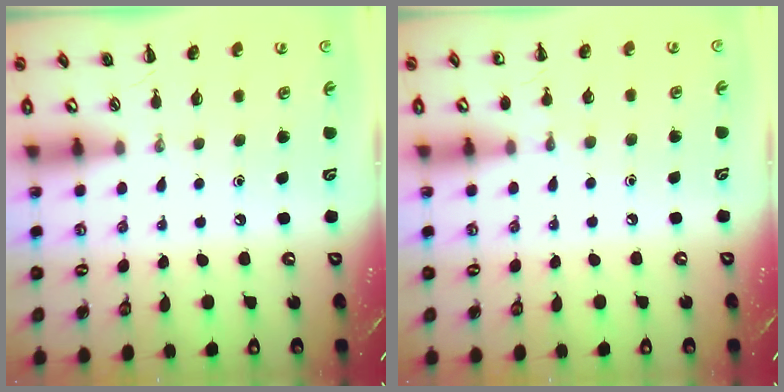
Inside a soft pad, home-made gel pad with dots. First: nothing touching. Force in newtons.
{"total": 4.3, "press": 4.1, "slide": 1.3}